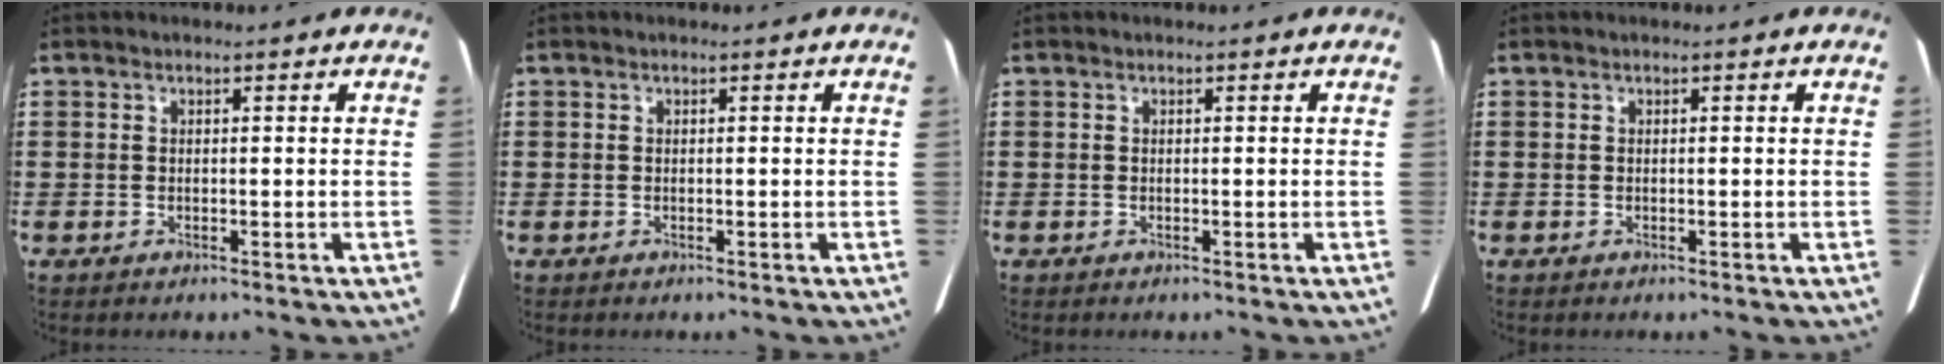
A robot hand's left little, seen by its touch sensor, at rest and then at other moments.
{"total": 0.0}
{"total": 0.0}
{"total": 0.0}